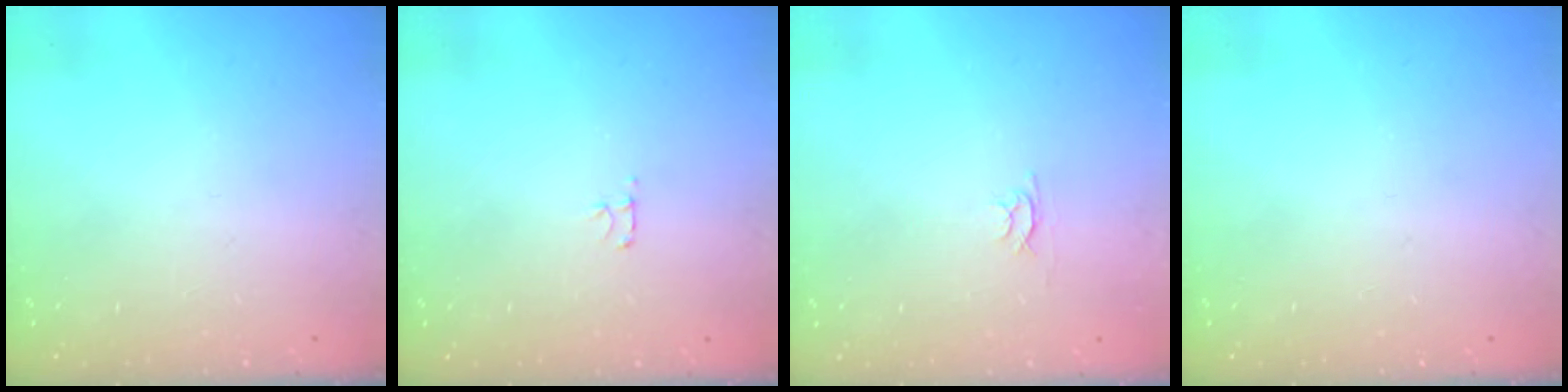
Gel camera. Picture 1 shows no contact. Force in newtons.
{"total": 3.1, "press": 3.1, "slide": 0.4}
{"total": 2.4, "press": 2.4, "slide": 0.3}
{"total": 0.0}